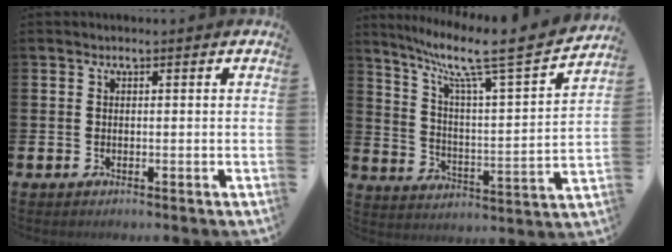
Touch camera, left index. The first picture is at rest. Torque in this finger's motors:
{"motor_torque": [0.02, -0.64, 0.34, 0.17]}